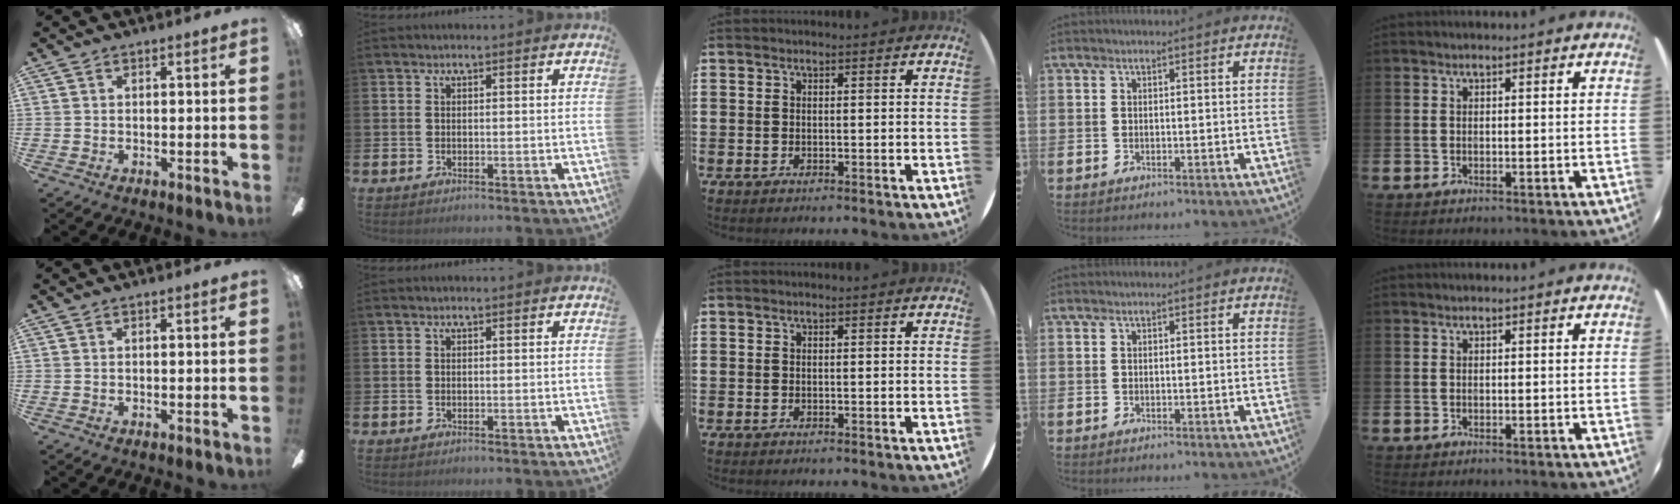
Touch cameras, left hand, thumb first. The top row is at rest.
{}